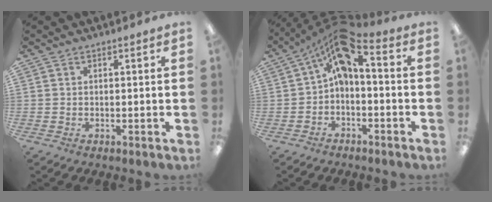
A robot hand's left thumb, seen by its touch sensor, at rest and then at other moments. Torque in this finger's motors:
{"motor_torque": [-0.36, 1.02, 0.14, -0.14, 0.36]}